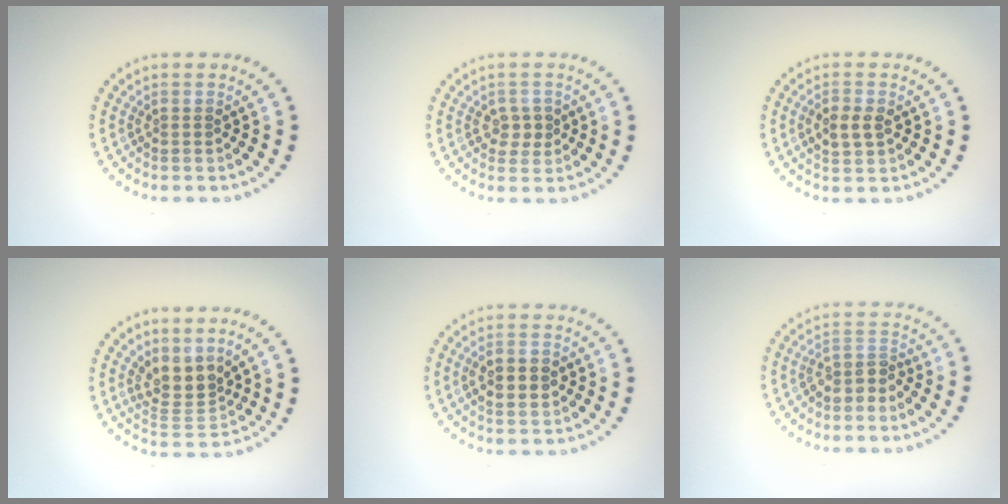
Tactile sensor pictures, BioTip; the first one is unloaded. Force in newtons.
{"total": 1.8, "press": 1.8, "slide": 0.5}
{"total": 2.4, "press": 2.4, "slide": 0.0}
{"total": 3.1, "press": 2.3, "slide": 2.0}
{"total": 3.0, "press": 3.0, "slide": 0.1}
{"total": 2.4, "press": 1.9, "slide": 1.5}